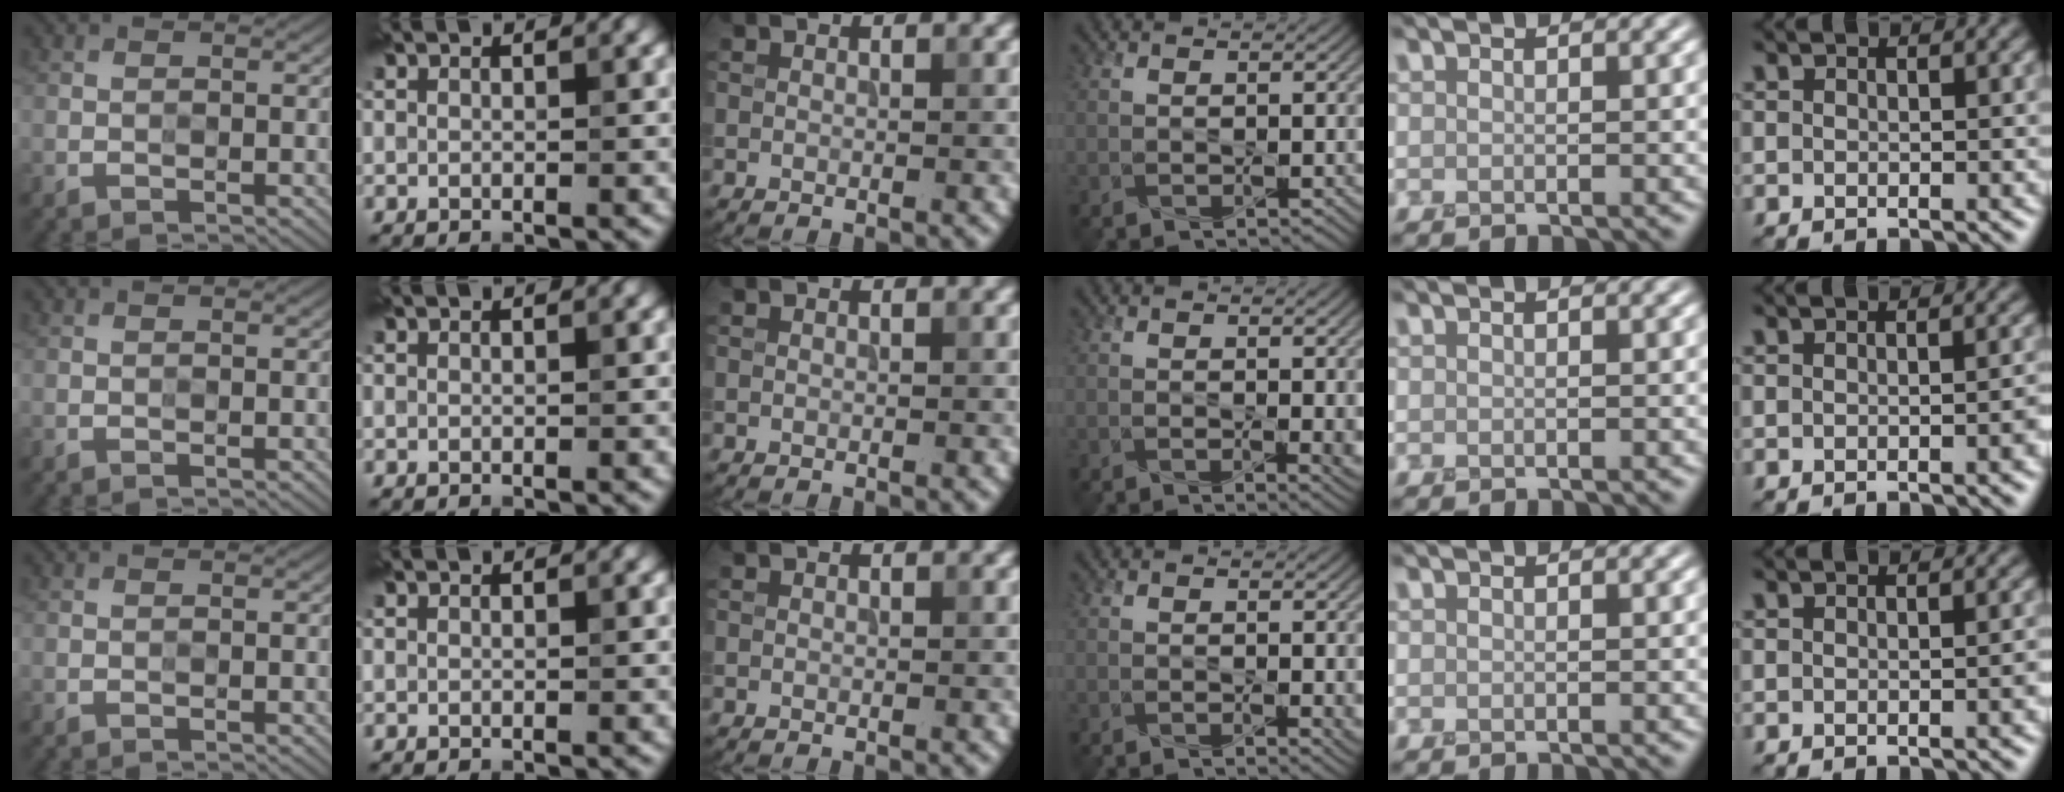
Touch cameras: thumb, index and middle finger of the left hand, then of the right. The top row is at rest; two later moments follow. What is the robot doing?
{"motion": "squeeze", "object": "stress ball aka squeeze ball"}